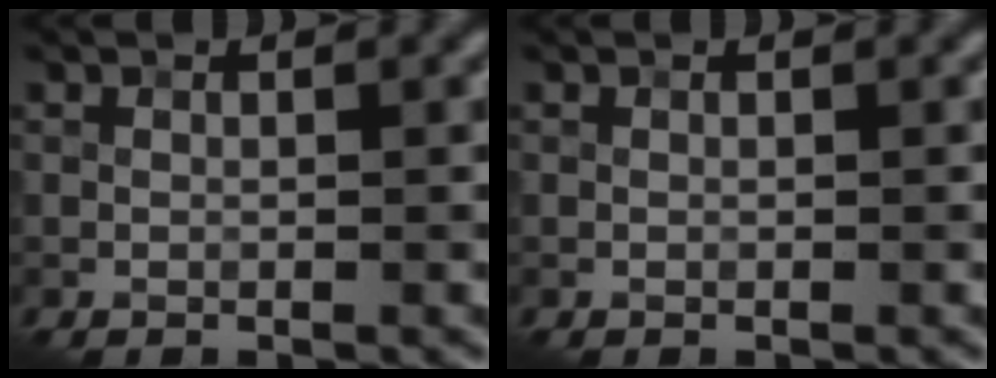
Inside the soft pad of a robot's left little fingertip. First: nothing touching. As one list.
[{"total": 0.0}]